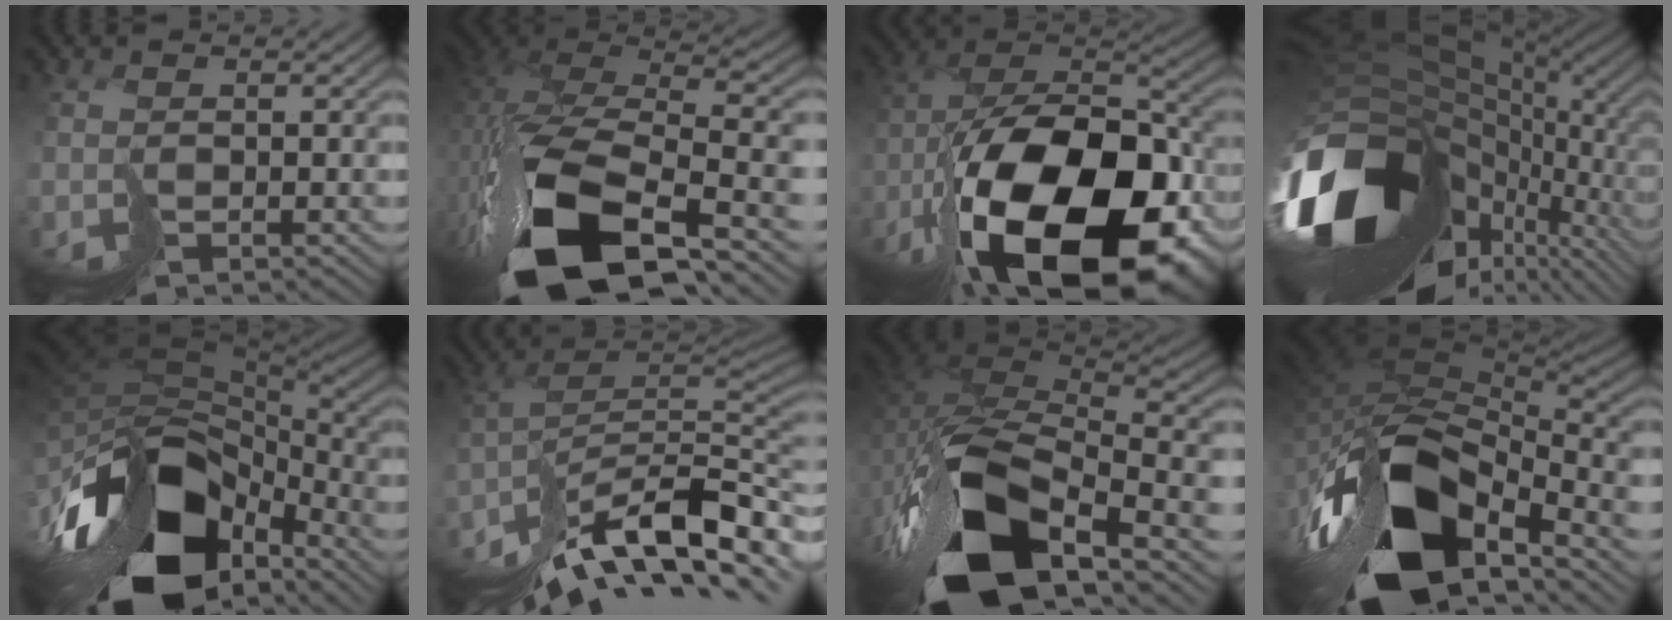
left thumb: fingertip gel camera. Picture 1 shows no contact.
{"total": 16.5, "force": [-6.2, 9.0, 12.4], "torque": [-0.267, -0.036, -0.077]}
{"total": 21.6, "force": [-9.8, 11.2, 15.6], "torque": [-0.318, -0.037, -0.132]}
{"total": 18.7, "force": [-3.5, 12.3, 13.7], "torque": [-0.317, -0.045, -0.021]}
{"total": 16.9, "force": [-9.3, 9.2, 10.6], "torque": [-0.244, -0.035, -0.125]}
{"total": 15.4, "force": [-7.4, 5.8, 12.2], "torque": [-0.237, -0.003, -0.115]}
{"total": 16.8, "force": [-8.0, 8.7, 11.9], "torque": [-0.256, -0.036, -0.121]}
{"total": 17.0, "force": [-6.6, 8.9, 12.9], "torque": [-0.278, -0.020, -0.109]}